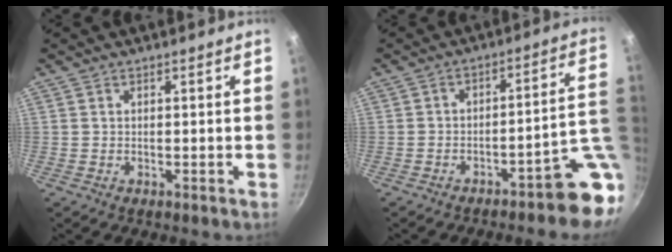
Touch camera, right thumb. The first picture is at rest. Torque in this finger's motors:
{"motor_torque": [1.36, 1.58, 0.92, -1.23, 0.28]}